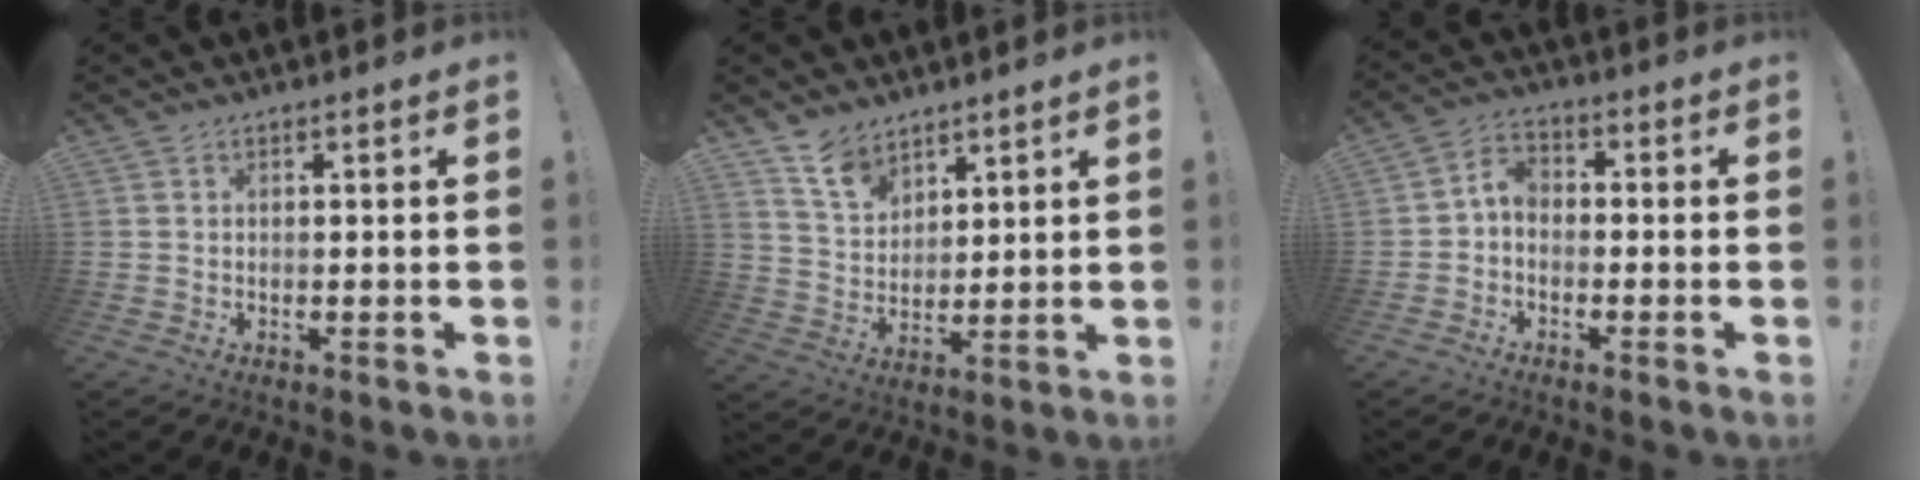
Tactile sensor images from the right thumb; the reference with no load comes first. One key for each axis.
{"total": 9.3, "fx": 7.3, "fy": 5.1, "fz": 2.8, "tx": -0.059, "ty": -0.045, "tz": 0.142}
{"total": 4.5, "fx": -1.8, "fy": 3.0, "fz": 2.8, "tx": -0.070, "ty": 0.011, "tz": -0.033}